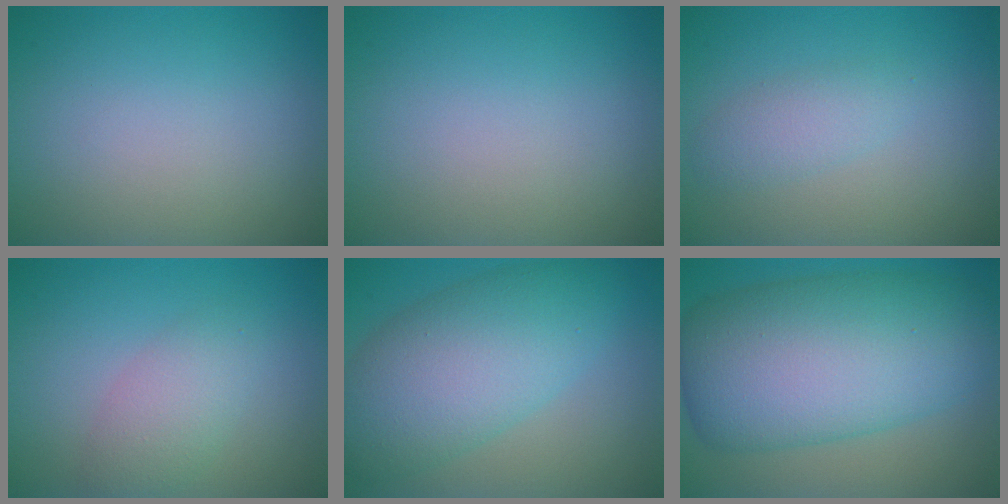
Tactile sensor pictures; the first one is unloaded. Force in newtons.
{"total": 0.0}
{"total": 2.0, "press": 2.0, "slide": 0.1}
{"total": 3.0, "press": 3.0, "slide": 0.1}
{"total": 8.4, "press": 8.4, "slide": 0.2}
{"total": 12.9, "press": 12.9, "slide": 0.1}